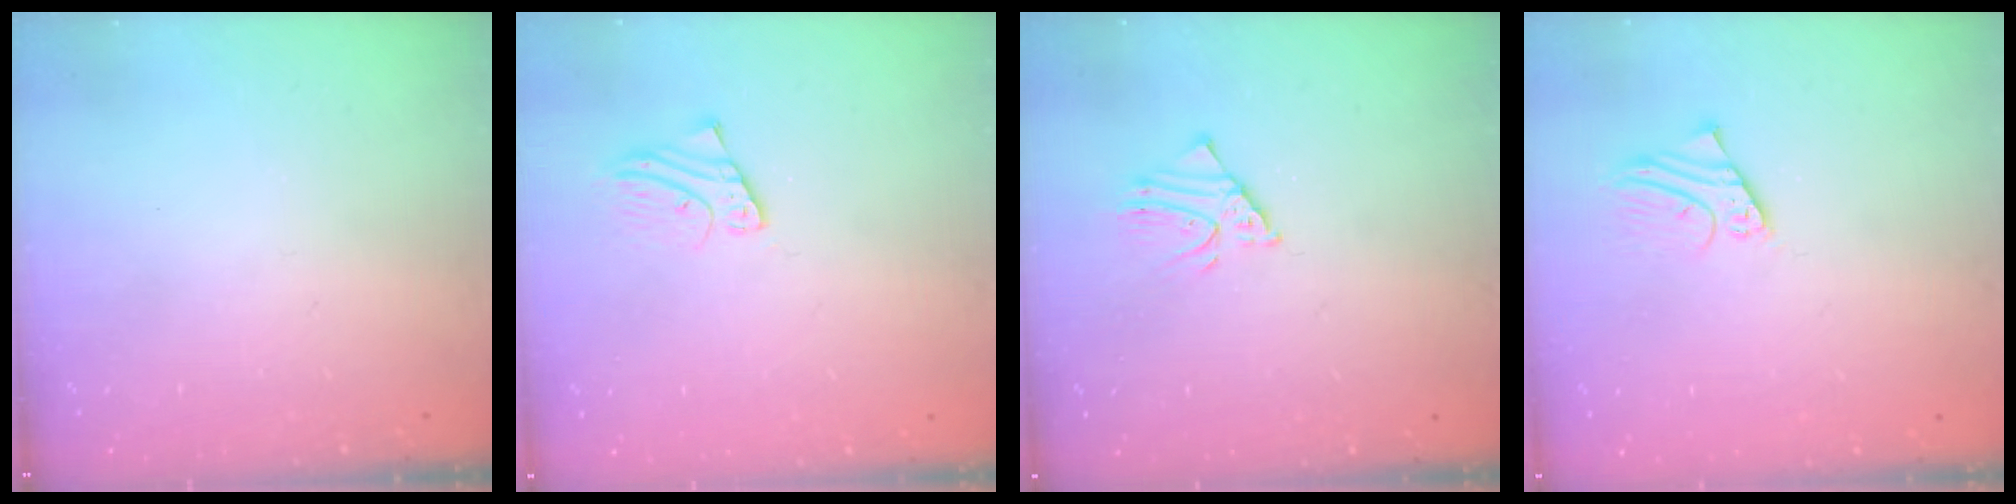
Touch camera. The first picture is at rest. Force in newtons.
{"total": 3.1, "press": 3.1, "slide": 0.3}
{"total": 1.7, "press": 1.7, "slide": 0.0}
{"total": 1.7, "press": 1.6, "slide": 0.1}